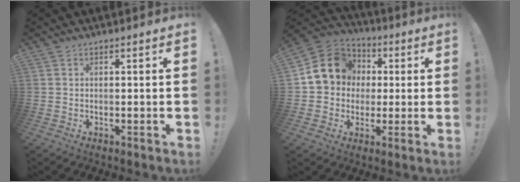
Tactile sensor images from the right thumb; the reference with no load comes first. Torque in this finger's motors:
{"motor_torque": [1.32, 1.19, 0.63, -0.15, 0.26]}